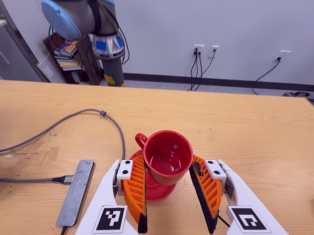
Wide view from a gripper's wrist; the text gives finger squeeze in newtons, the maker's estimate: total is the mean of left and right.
{"total": 6.2, "left": 6.5, "right": 5.9}